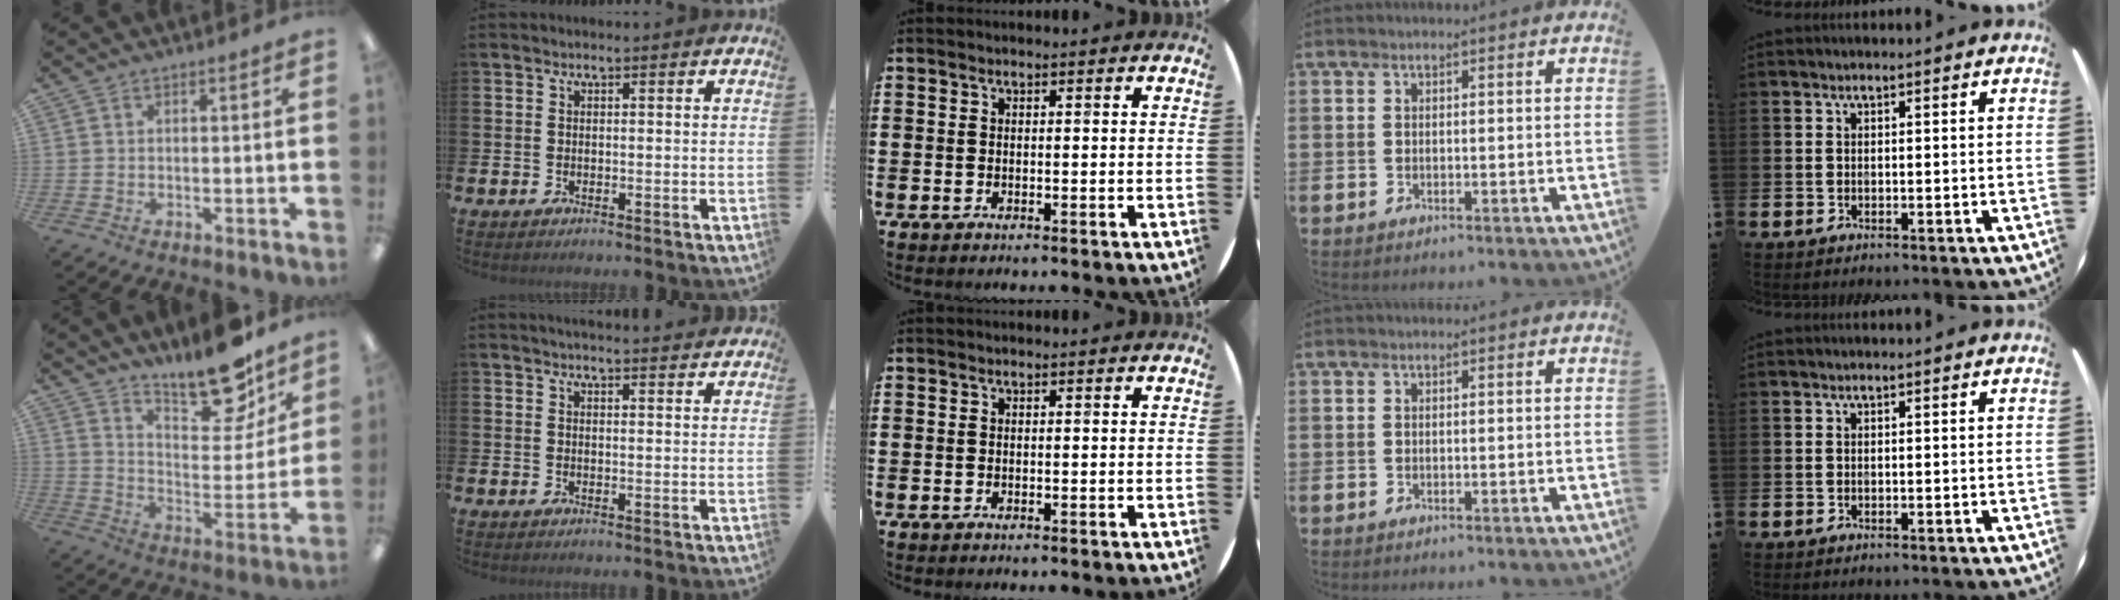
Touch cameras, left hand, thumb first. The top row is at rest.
{"thumb": {"total": 17.1, "force": [14.3, 5.2, 7.8], "torque": [-0.111, -0.106, 0.243]}, "index": {"total": 2.8, "force": [2.8, -0.2, -0.1], "torque": [0.000, -0.017, 0.049]}}